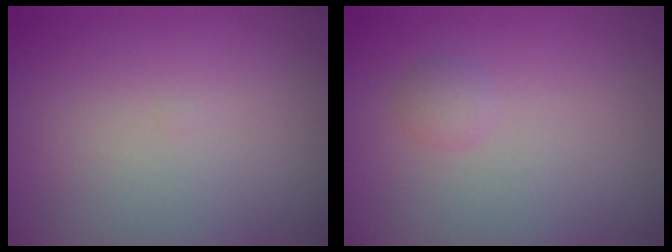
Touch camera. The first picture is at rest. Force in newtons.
{"total": 0.9, "press": 0.9, "slide": 0.1}